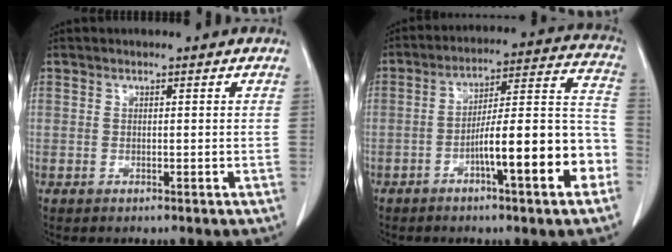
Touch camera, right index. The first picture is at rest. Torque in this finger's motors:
{"motor_torque": [2.06, -0.08, 1.05, 0.18]}